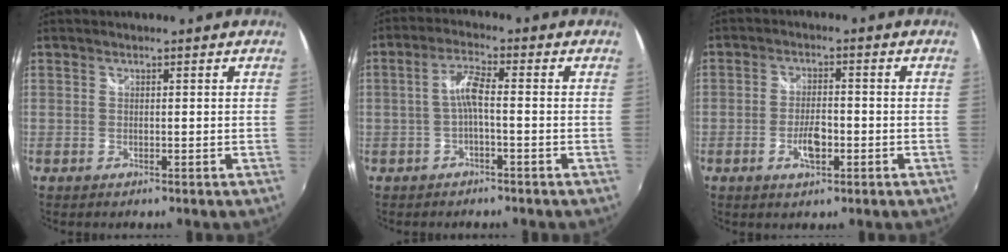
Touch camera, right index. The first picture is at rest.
{"total": 4.1, "force": [-1.2, 0.5, 3.9], "torque": [-0.083, 0.009, -0.023]}
{"total": 5.3, "force": [-2.0, 2.3, 4.3], "torque": [-0.089, -0.002, -0.034]}